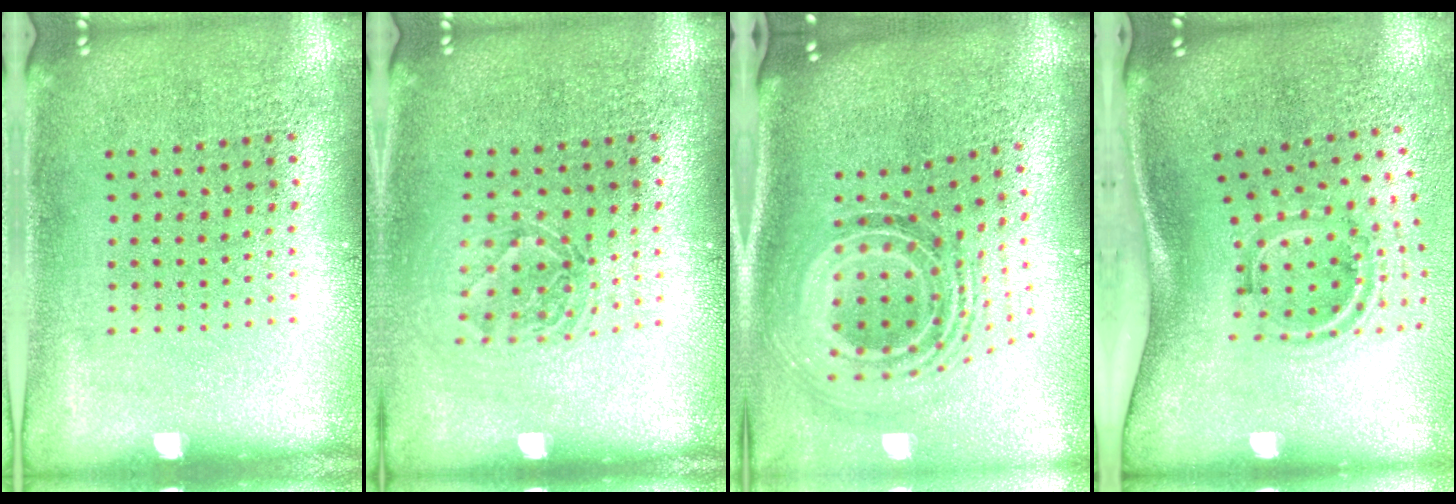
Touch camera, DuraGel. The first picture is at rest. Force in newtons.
{"total": 1.3, "press": 1.1, "slide": 0.6}
{"total": 2.0, "press": 1.4, "slide": 1.3}
{"total": 1.9, "press": 1.2, "slide": 1.5}